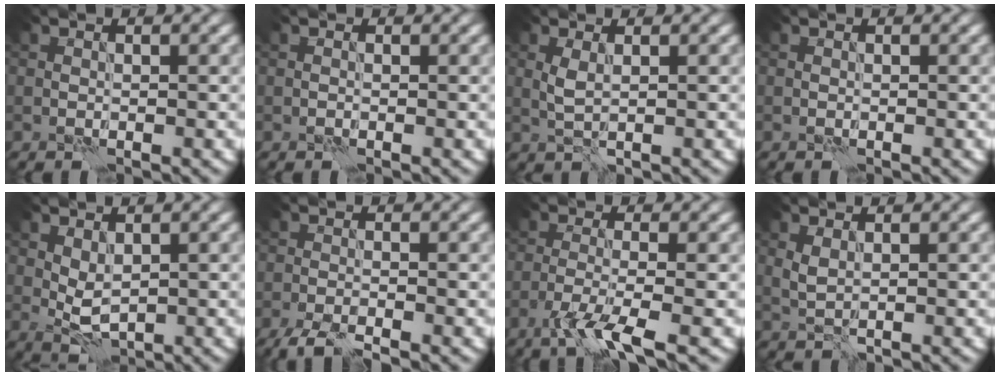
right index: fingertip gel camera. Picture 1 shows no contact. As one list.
[{"total": 0.0}, {"total": 1.4, "force": [0.4, 0.4, 1.3], "torque": [-0.036, 0.001, 0.010]}, {"total": 0.0}, {"total": 2.6, "force": [0.7, 1.4, 2.1], "torque": [-0.042, -0.002, 0.017]}, {"total": 3.5, "force": [-2.7, 0.6, 2.1], "torque": [-0.039, -0.004, -0.056]}, {"total": 4.2, "force": [-2.5, 0.6, 3.3], "torque": [-0.064, -0.002, -0.062]}, {"total": 1.3, "force": [0.6, 0.5, 1.0], "torque": [-0.029, 0.000, 0.017]}]